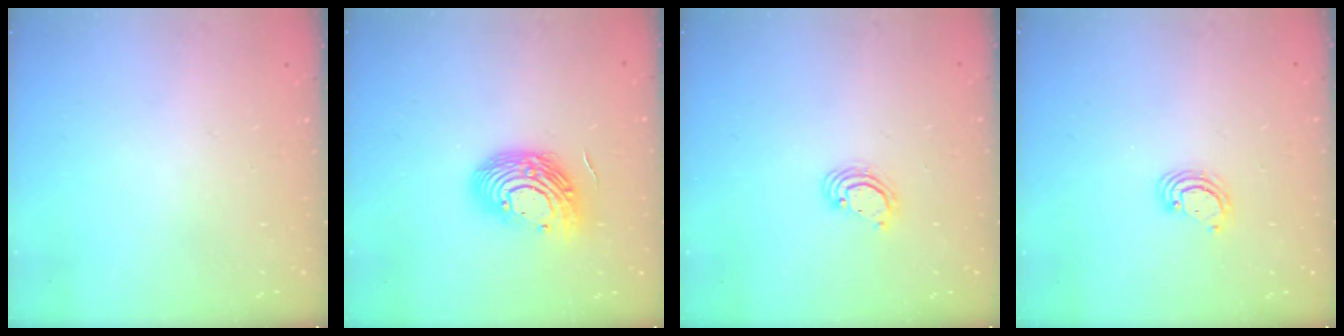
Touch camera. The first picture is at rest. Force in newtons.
{"total": 14.0, "press": 13.9, "slide": 1.1}
{"total": 3.6, "press": 3.6, "slide": 0.4}
{"total": 2.4, "press": 2.4, "slide": 0.2}